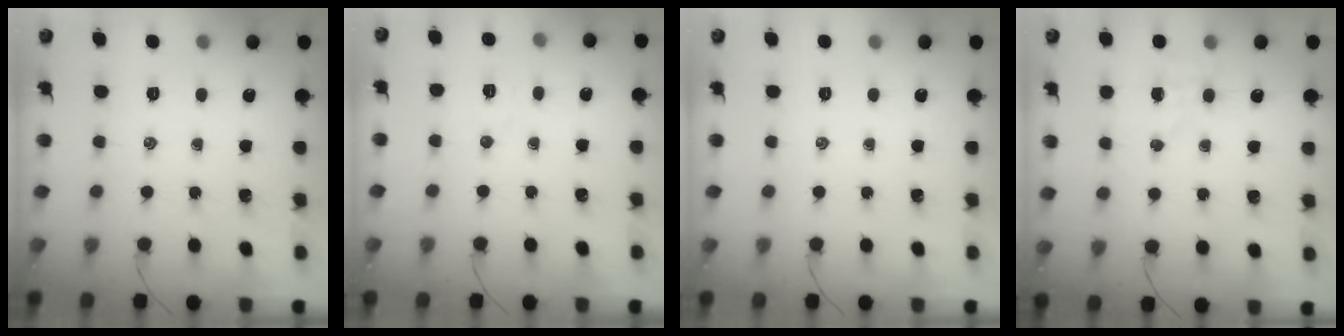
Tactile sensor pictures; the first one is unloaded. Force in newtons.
{"total": 4.2, "press": 4.1, "slide": 1.1}
{"total": 0.0}
{"total": 4.0, "press": 3.9, "slide": 1.1}